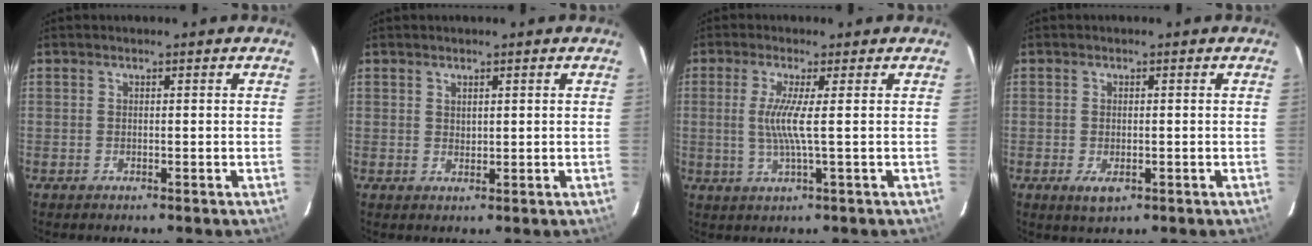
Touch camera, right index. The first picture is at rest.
{"total": 1.2, "force": [0.9, 0.6, 0.4], "torque": [-0.003, 0.001, 0.017]}
{"total": 4.8, "force": [0.3, -0.9, 4.7], "torque": [-0.094, -0.006, 0.005]}
{"total": 3.0, "force": [-1.0, 1.6, 2.3], "torque": [-0.041, -0.007, -0.012]}